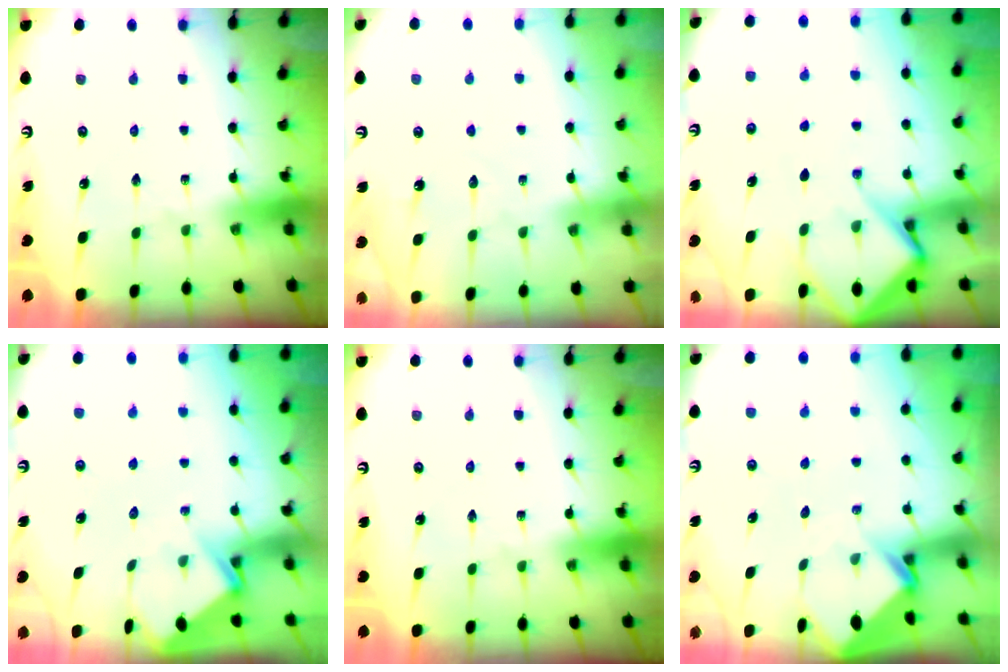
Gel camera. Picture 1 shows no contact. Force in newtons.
{"total": 4.7, "press": 4.7, "slide": 0.5}
{"total": 8.7, "press": 8.6, "slide": 0.9}
{"total": 6.1, "press": 6.1, "slide": 0.2}
{"total": 0.0}
{"total": 3.8, "press": 3.8, "slide": 0.2}